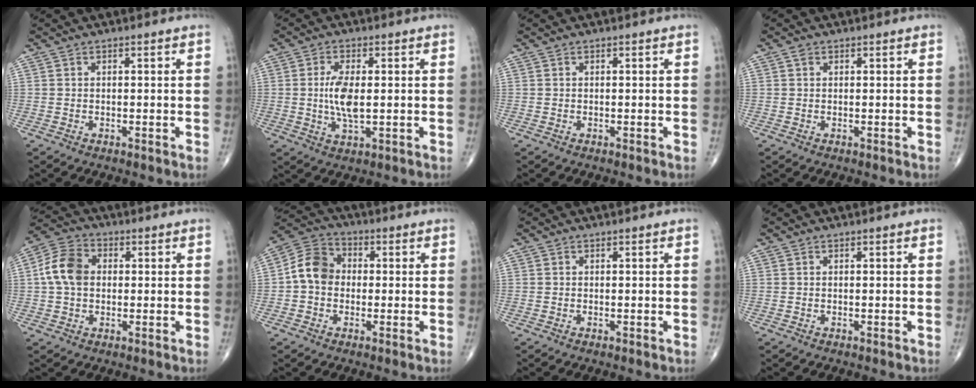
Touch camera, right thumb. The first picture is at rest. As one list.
[{"total": 6.8, "force": [0.2, 2.7, 6.2], "torque": [-0.126, -0.010, 0.001]}, {"total": 0.0}, {"total": 0.8, "force": [0.4, 0.6, 0.4], "torque": [-0.006, 0.002, 0.006]}, {"total": 8.6, "force": [0.7, 6.3, 5.8], "torque": [-0.107, 0.020, 0.005]}, {"total": 8.2, "force": [-0.3, 6.7, 4.7], "torque": [-0.073, 0.028, -0.020]}, {"total": 0.0}, {"total": 0.0}]